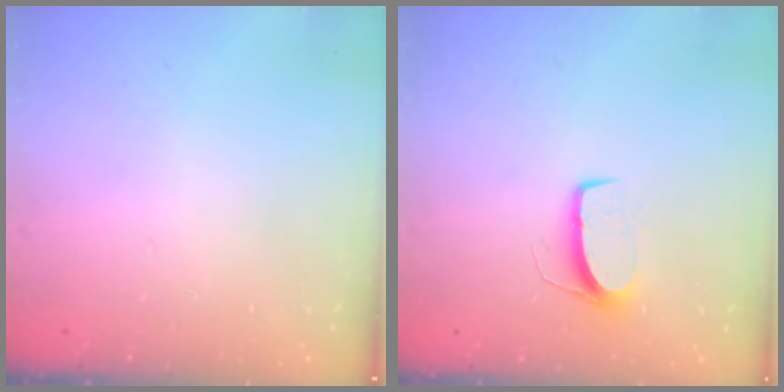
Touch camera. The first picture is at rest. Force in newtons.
{"total": 7.8, "press": 7.8, "slide": 0.5}